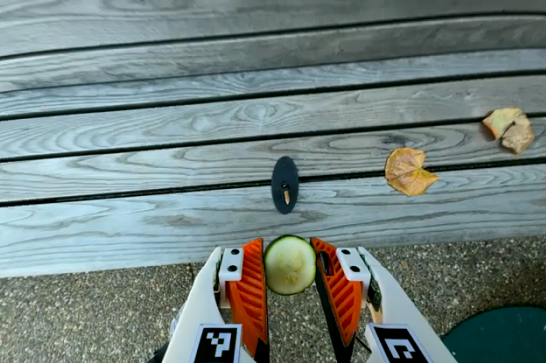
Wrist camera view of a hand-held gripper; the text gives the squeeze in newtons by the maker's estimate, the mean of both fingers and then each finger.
{"total": 7.8, "left": 7.6, "right": 7.9}